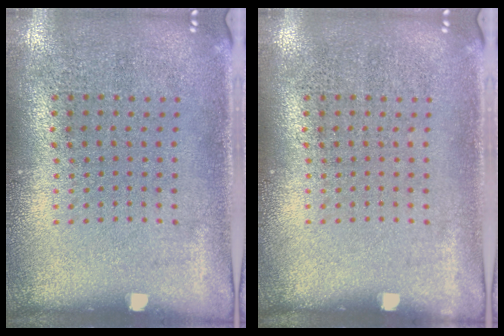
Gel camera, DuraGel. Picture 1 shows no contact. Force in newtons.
{"total": 0.0}